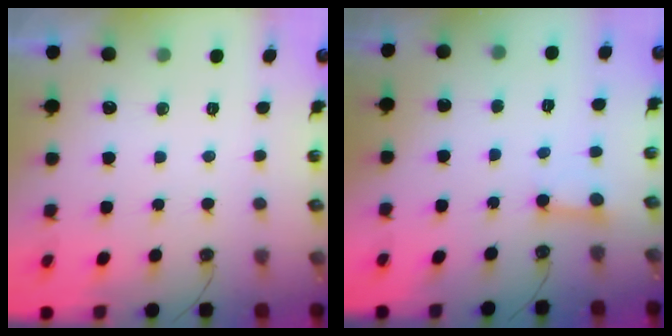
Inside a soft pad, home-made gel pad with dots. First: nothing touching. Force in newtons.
{"total": 2.4, "press": 2.4, "slide": 0.2}